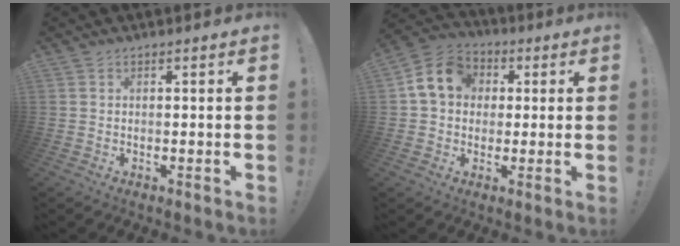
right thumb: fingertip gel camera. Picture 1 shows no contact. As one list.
[{"total": 11.4, "force": [2.6, 9.6, 5.5], "torque": [-0.089, 0.012, 0.058]}]